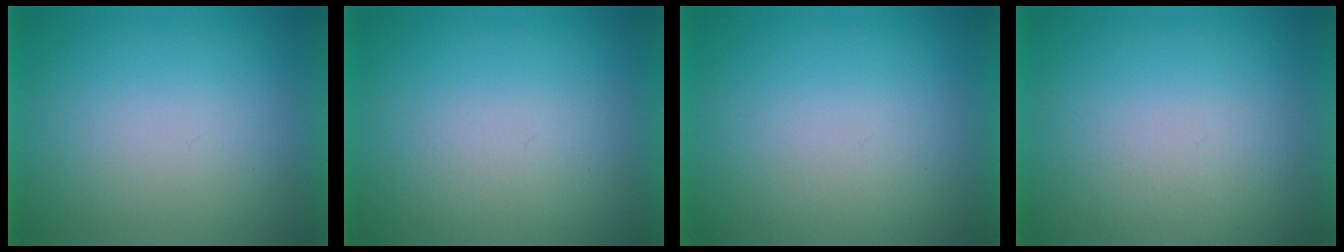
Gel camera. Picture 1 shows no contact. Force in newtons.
{"total": 1.8}
{"total": 1.1}
{"total": 2.0}